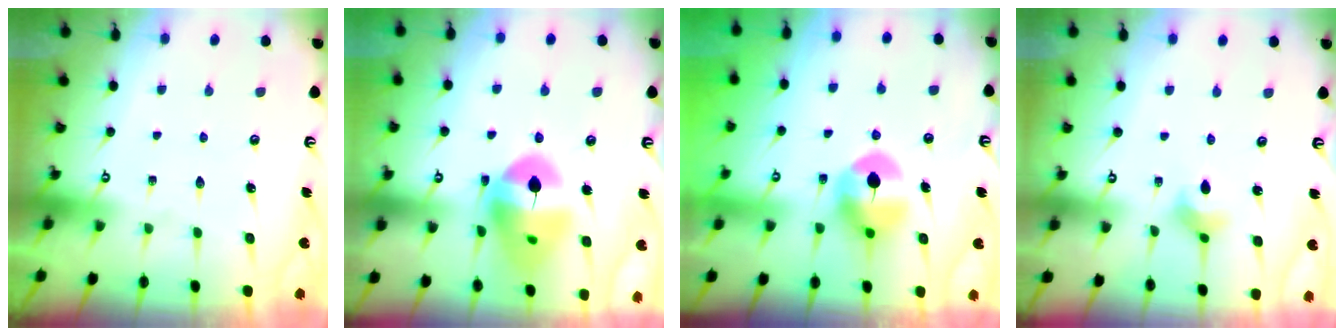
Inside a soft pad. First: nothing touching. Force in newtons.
{"total": 17.1, "press": 17.0, "slide": 1.9}
{"total": 9.0, "press": 9.0, "slide": 0.5}
{"total": 3.0, "press": 3.0, "slide": 0.5}